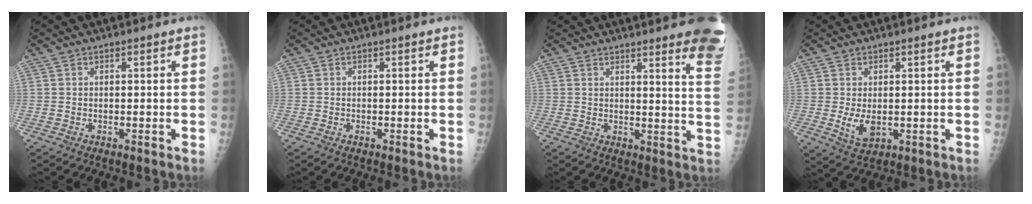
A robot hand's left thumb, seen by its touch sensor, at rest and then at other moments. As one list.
[{"total": 0.0}, {"total": 13.7, "force": [10.5, 1.2, 8.7], "torque": [-0.078, -0.073, 0.105]}, {"total": 4.5, "force": [-0.1, 2.6, 3.7], "torque": [-0.064, -0.013, 0.009]}]